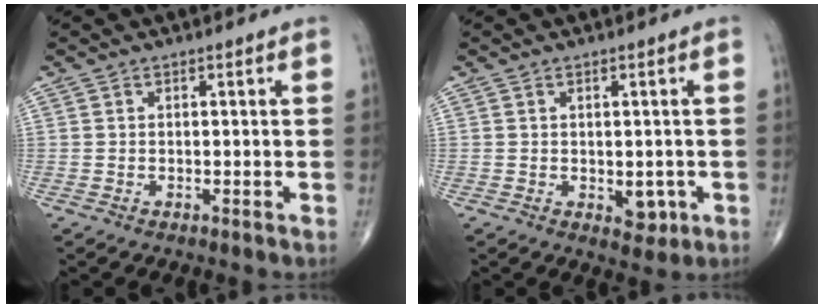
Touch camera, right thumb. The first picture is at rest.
{"total": 3.7, "force": [-0.7, 2.4, 2.8], "torque": [-0.016, -0.004, -0.001]}